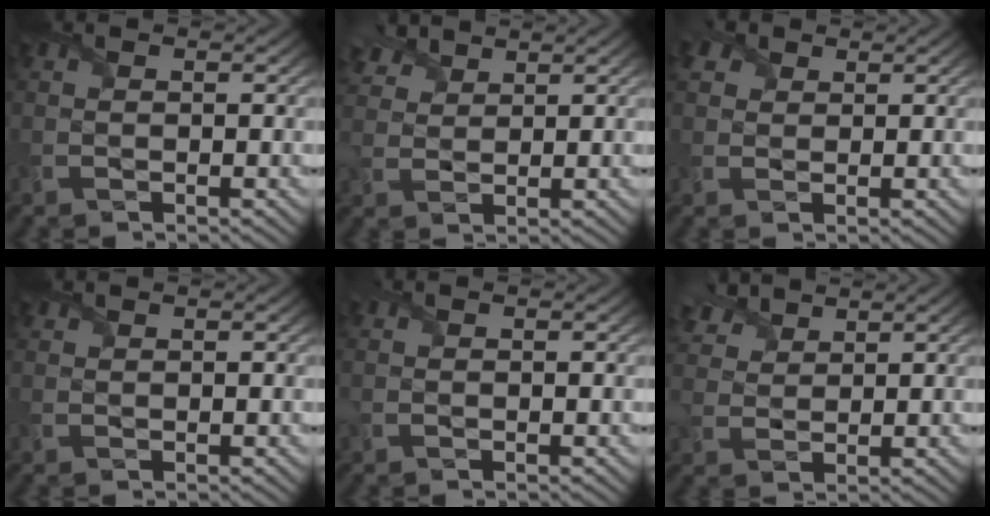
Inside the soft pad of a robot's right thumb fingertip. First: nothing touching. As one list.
[{"total": 4.3, "force": [3.6, 2.0, 1.5], "torque": [-0.041, 0.014, 0.073]}, {"total": 3.2, "force": [1.8, 2.3, 1.2], "torque": [-0.036, 0.008, 0.033]}, {"total": 0.8, "force": [0.8, 0.1, 0.1], "torque": [-0.006, 0.003, 0.020]}, {"total": 0.0}, {"total": 5.1, "force": [4.1, 2.4, 1.9], "torque": [-0.055, 0.016, 0.083]}]